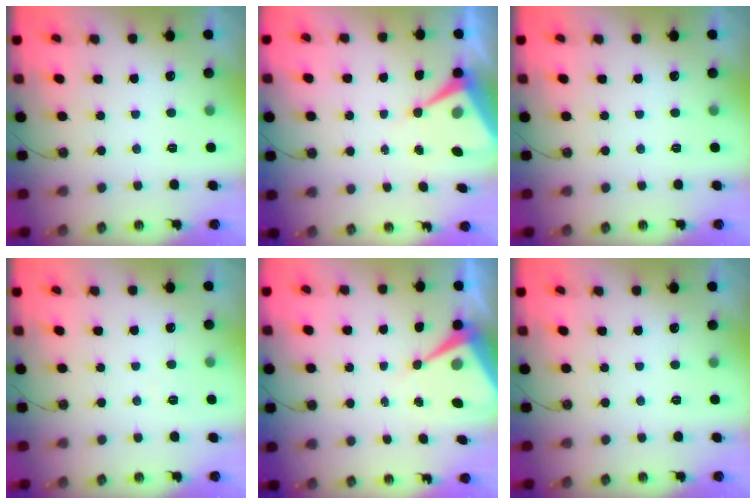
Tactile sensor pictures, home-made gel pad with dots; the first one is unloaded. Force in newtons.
{"total": 9.0, "press": 9.0, "slide": 0.7}
{"total": 0.0}
{"total": 4.5, "press": 4.5, "slide": 0.7}
{"total": 8.9, "press": 8.9, "slide": 0.5}
{"total": 0.0}